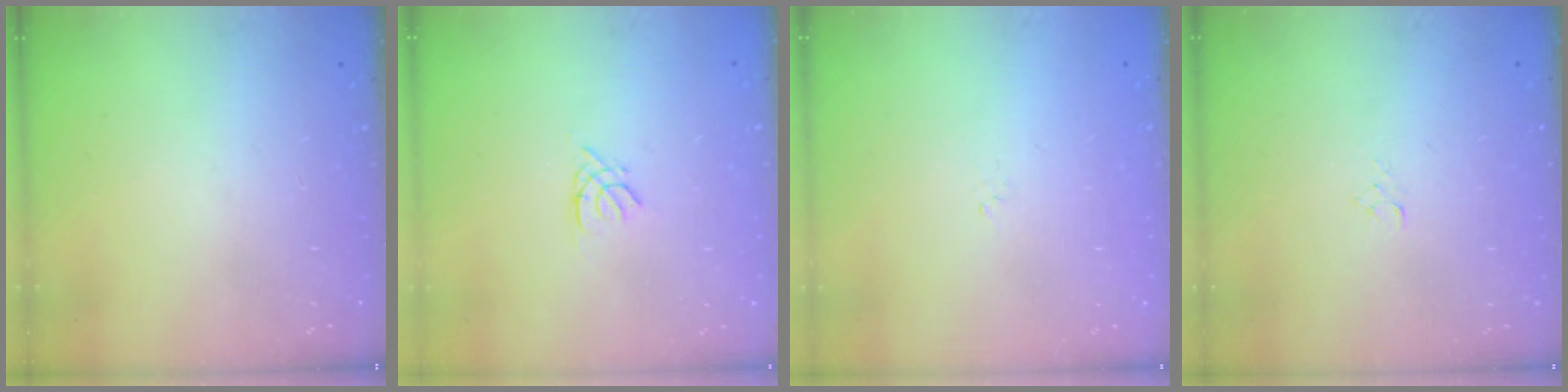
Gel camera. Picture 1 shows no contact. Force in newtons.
{"total": 1.3, "press": 1.3, "slide": 0.3}
{"total": 1.2, "press": 1.2, "slide": 0.4}
{"total": 2.9, "press": 2.9, "slide": 0.3}